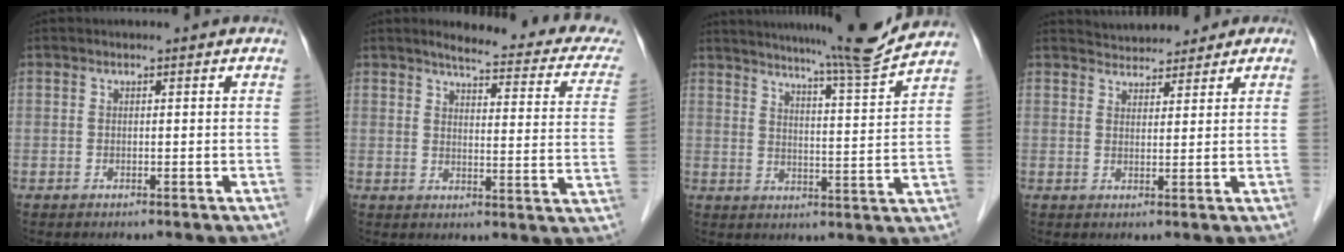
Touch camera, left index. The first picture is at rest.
{"total": 17.2, "force": [15.1, 2.9, 7.6], "torque": [-0.073, -0.029, 0.156]}
{"total": 12.8, "force": [11.8, -2.0, 4.6], "torque": [-0.079, -0.034, 0.163]}
{"total": 5.3, "force": [4.7, 2.3, 0.7], "torque": [-0.005, 0.021, 0.064]}